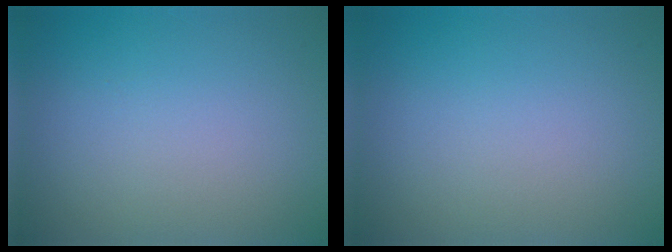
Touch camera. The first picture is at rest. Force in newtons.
{"total": 0.0}